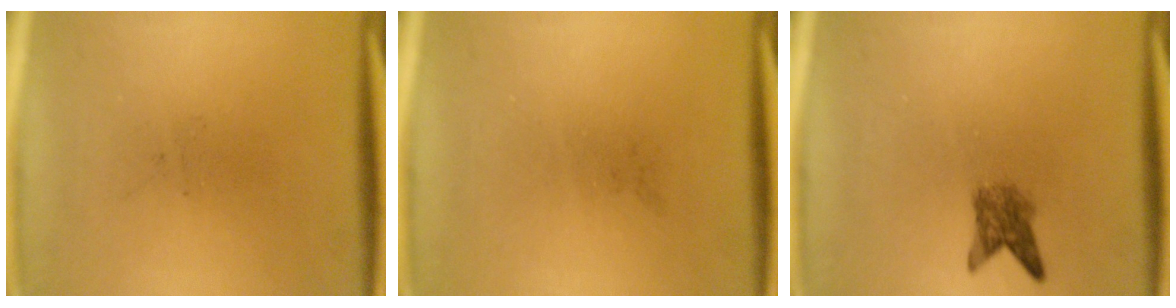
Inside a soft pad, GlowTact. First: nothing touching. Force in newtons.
{"total": 0.0}
{"total": 2.9}